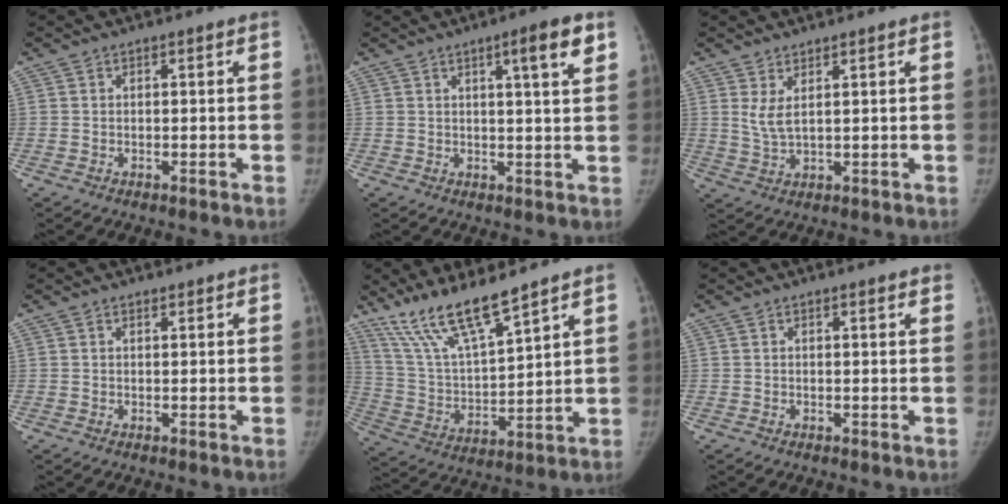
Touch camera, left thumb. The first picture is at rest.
{"total": 6.1, "force": [3.1, 0.6, 5.2], "torque": [-0.067, -0.013, 0.042]}
{"total": 3.6, "force": [1.6, 1.1, 3.0], "torque": [-0.062, -0.012, 0.040]}
{"total": 0.6, "force": [0.5, 0.3, 0.1], "torque": [-0.001, -0.002, 0.008]}
{"total": 13.5, "force": [10.8, 1.9, 7.9], "torque": [-0.139, -0.058, 0.217]}
{"total": 1.3, "force": [1.1, 0.3, 0.7], "torque": [0.001, 0.003, 0.012]}